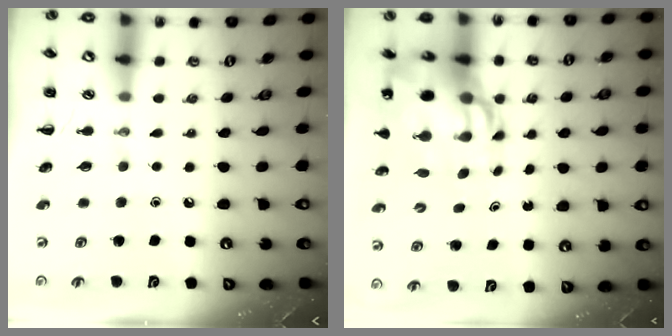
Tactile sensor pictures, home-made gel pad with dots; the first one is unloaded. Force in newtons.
{"total": 14.4, "press": 13.9, "slide": 4.0}